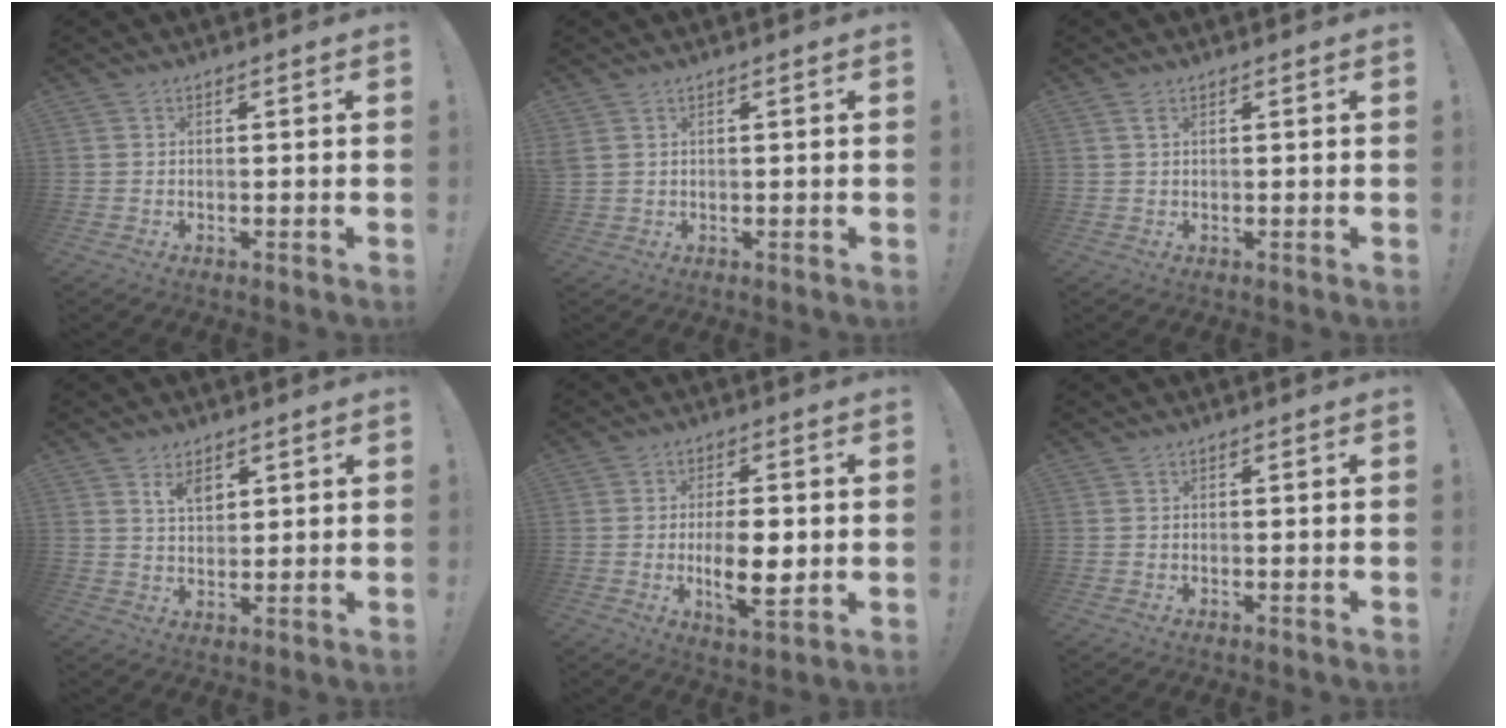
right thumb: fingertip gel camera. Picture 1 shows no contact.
{"total": 1.8, "force": [0.9, 1.1, 1.2], "torque": [-0.026, 0.003, 0.018]}
{"total": 1.8, "force": [0.8, 0.8, 1.4], "torque": [-0.024, 0.001, 0.015]}
{"total": 5.2, "force": [3.2, 2.8, 3.0], "torque": [-0.052, -0.016, 0.057]}
{"total": 10.6, "force": [-1.2, 4.1, 9.8], "torque": [-0.164, -0.010, -0.024]}
{"total": 0.0}